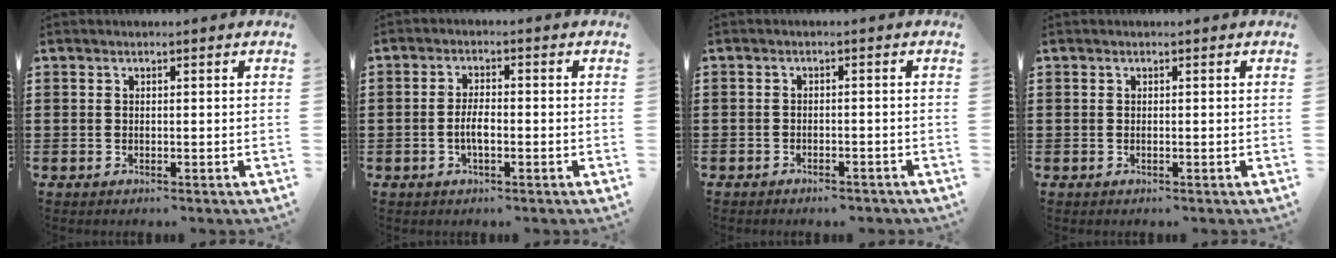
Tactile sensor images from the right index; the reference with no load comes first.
{"total": 3.2, "force": [-0.9, 0.9, 2.9], "torque": [-0.069, -0.005, -0.021]}
{"total": 1.8, "force": [-1.8, 0.2, 0.0], "torque": [-0.007, 0.002, -0.038]}
{"total": 0.0}